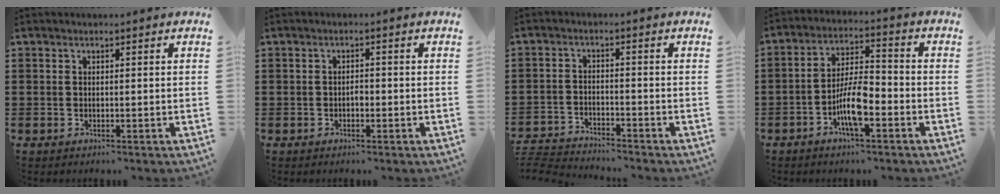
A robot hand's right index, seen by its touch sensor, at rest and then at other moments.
{"total": 1.3, "force": [-0.5, 0.6, 1.0], "torque": [-0.020, -0.002, -0.009]}
{"total": 3.4, "force": [-3.4, 0.0, 0.0], "torque": [-0.014, -0.003, -0.076]}
{"total": 7.7, "force": [-3.3, 2.3, 6.6], "torque": [-0.135, -0.002, -0.063]}